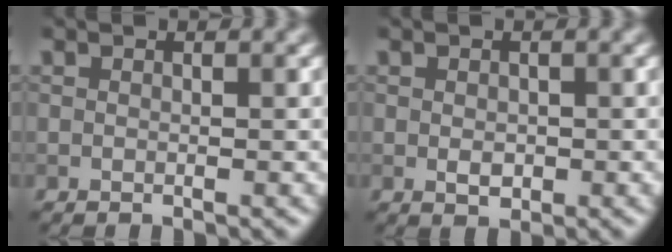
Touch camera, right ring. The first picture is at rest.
{"total": 1.3, "force": [-0.2, 0.9, 0.9], "torque": [-0.014, -0.003, -0.001]}